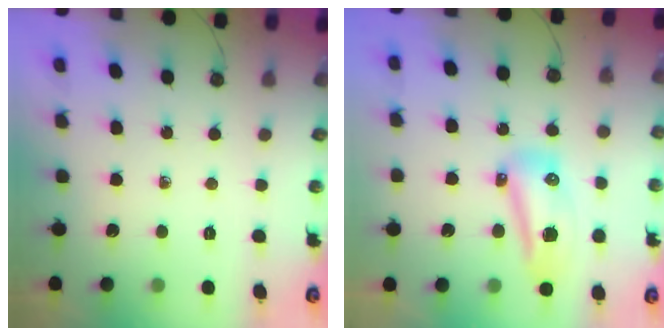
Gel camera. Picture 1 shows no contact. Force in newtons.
{"total": 16.2, "press": 12.7, "slide": 10.1}